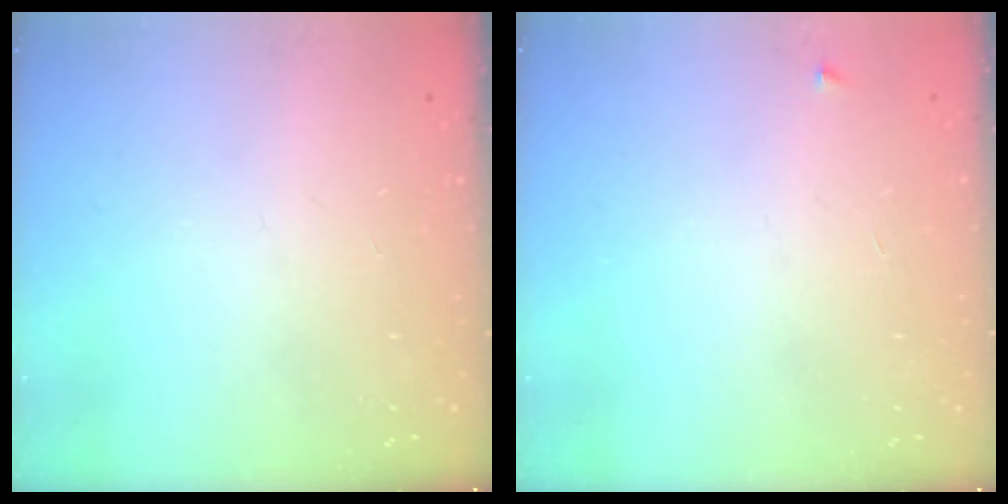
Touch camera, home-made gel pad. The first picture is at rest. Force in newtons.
{"total": 2.3, "press": 2.3, "slide": 0.3}